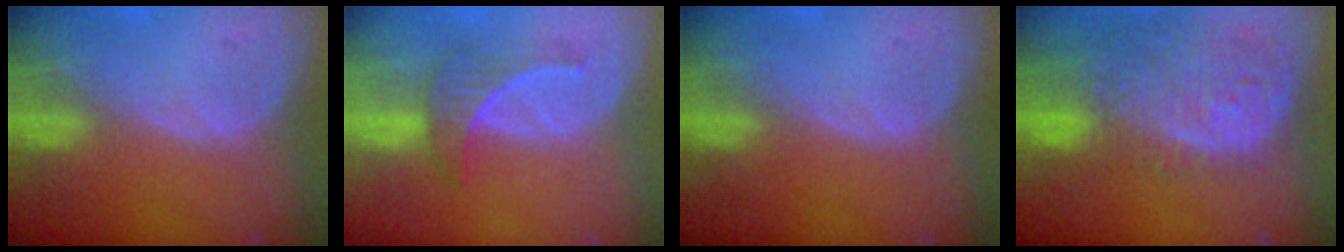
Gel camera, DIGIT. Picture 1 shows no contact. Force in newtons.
{"total": 4.1, "press": 4.0, "slide": 0.8}
{"total": 0.0}
{"total": 14.0, "press": 11.5, "slide": 7.9}